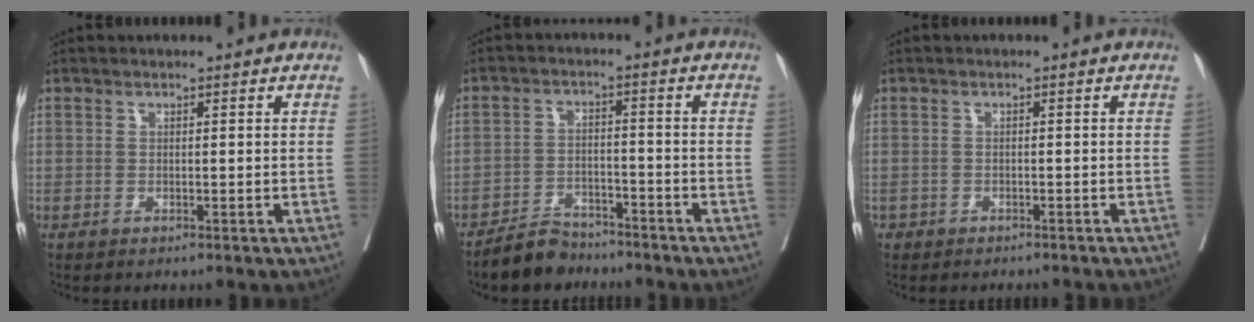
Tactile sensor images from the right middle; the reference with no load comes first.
{"total": 5.0, "force": [-4.6, 1.8, 0.6], "torque": [-0.013, -0.003, -0.083]}
{"total": 3.4, "force": [-2.9, 1.6, 0.6], "torque": [-0.010, 0.001, -0.037]}